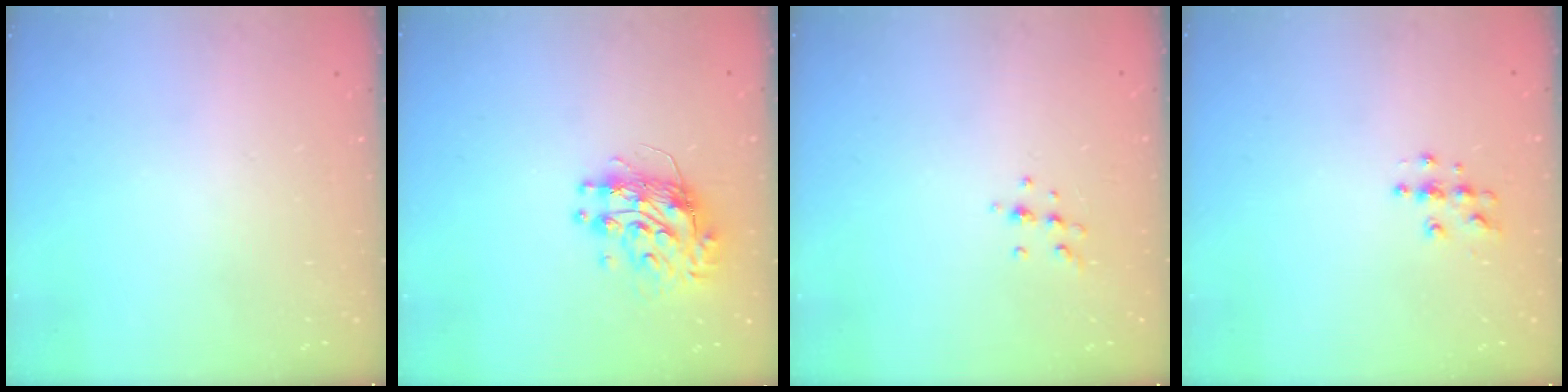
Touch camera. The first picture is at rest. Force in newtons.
{"total": 9.1, "press": 9.1, "slide": 0.8}
{"total": 5.1, "press": 4.9, "slide": 1.1}
{"total": 4.3, "press": 4.3, "slide": 0.4}